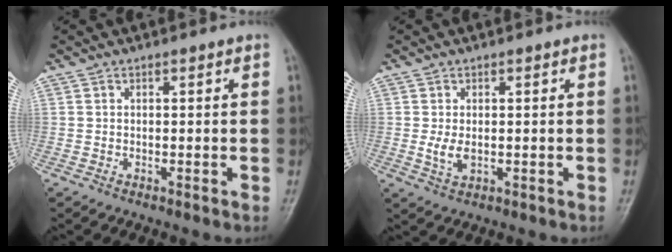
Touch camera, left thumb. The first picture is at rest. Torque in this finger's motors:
{"motor_torque": [0.15, 0.15, 0.57, 0.03, 0.01]}